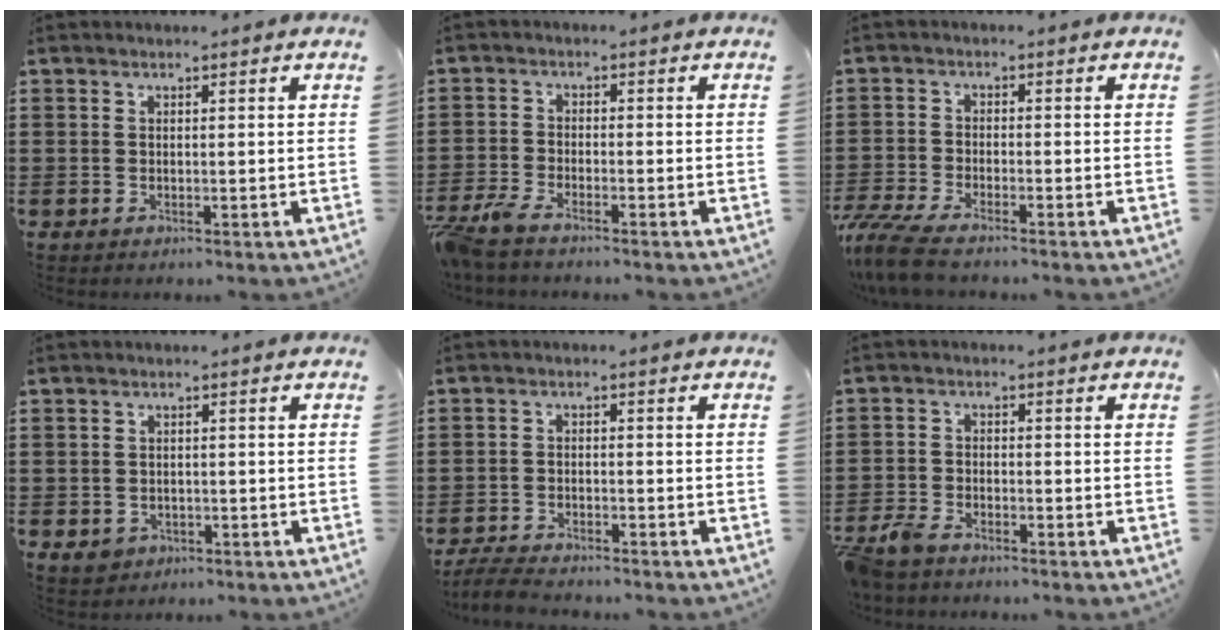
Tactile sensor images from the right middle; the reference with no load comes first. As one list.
[{"total": 3.7, "force": [-3.4, 0.3, 1.6], "torque": [-0.054, -0.011, -0.074]}, {"total": 5.4, "force": [-4.7, 0.6, 2.5], "torque": [-0.074, -0.017, -0.098]}, {"total": 1.7, "force": [-1.0, 1.3, 0.5], "torque": [-0.016, -0.003, -0.022]}, {"total": 4.1, "force": [-4.0, 0.4, 0.9], "torque": [-0.029, -0.004, -0.083]}, {"total": 3.7, "force": [-3.5, 0.9, 0.9], "torque": [-0.045, -0.005, -0.080]}]